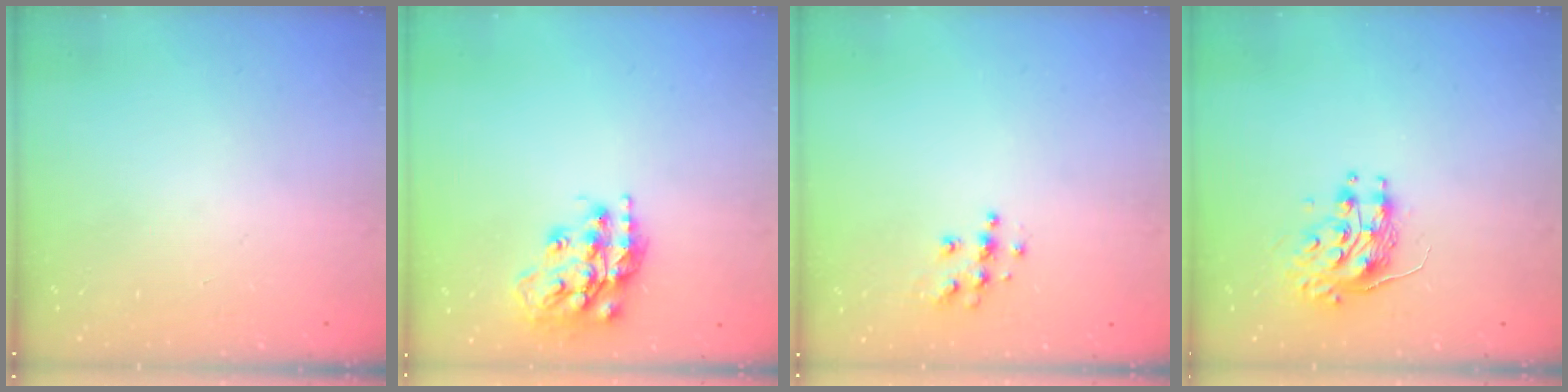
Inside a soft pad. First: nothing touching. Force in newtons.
{"total": 16.2, "press": 16.1, "slide": 1.2}
{"total": 6.4, "press": 6.4, "slide": 0.2}
{"total": 9.0, "press": 9.0, "slide": 0.4}